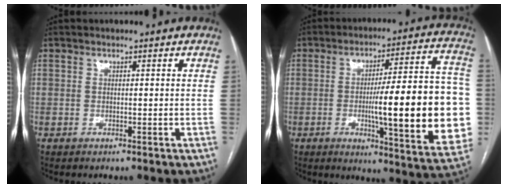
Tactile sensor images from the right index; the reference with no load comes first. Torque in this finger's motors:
{"motor_torque": [2.14, 0.00, 0.58, 0.21]}